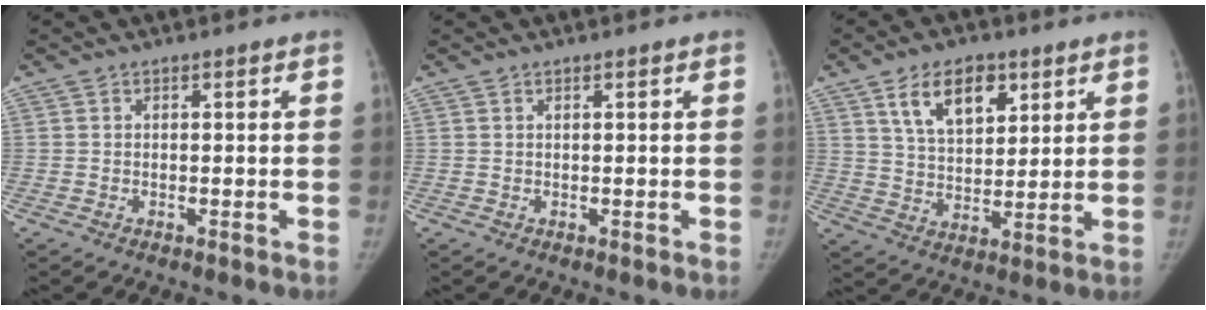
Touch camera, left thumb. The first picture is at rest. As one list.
[{"total": 0.0}, {"total": 11.2, "force": [5.7, 6.3, 7.2], "torque": [-0.095, -0.026, 0.105]}]